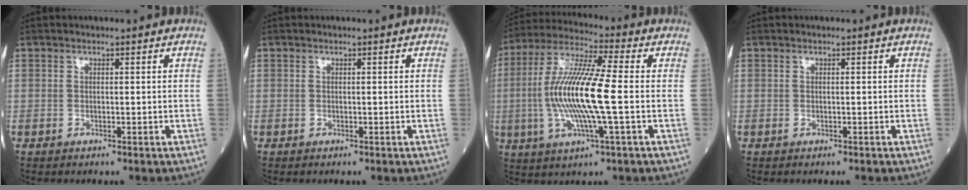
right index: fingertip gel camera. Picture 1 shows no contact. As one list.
[{"total": 0.0}, {"total": 14.2, "force": [-1.4, 1.0, 14.1], "torque": [-0.287, 0.002, -0.032]}, {"total": 0.0}]